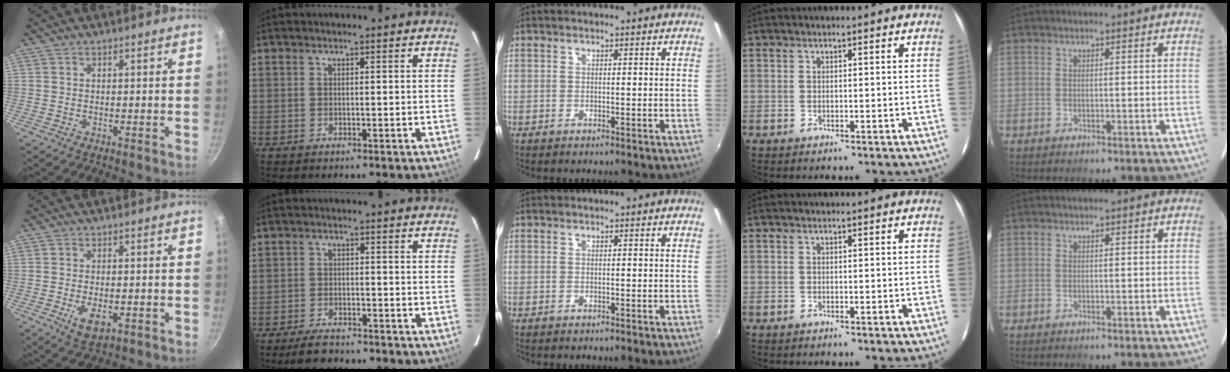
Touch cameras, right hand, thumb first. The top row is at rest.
{"thumb": {"total": 5.4, "force": [-1.5, 2.8, 4.3], "torque": [-0.071, -0.005, -0.018]}, "index": {"total": 5.5, "force": [-4.8, 1.7, 2.2], "torque": [-0.060, -0.002, -0.080]}}